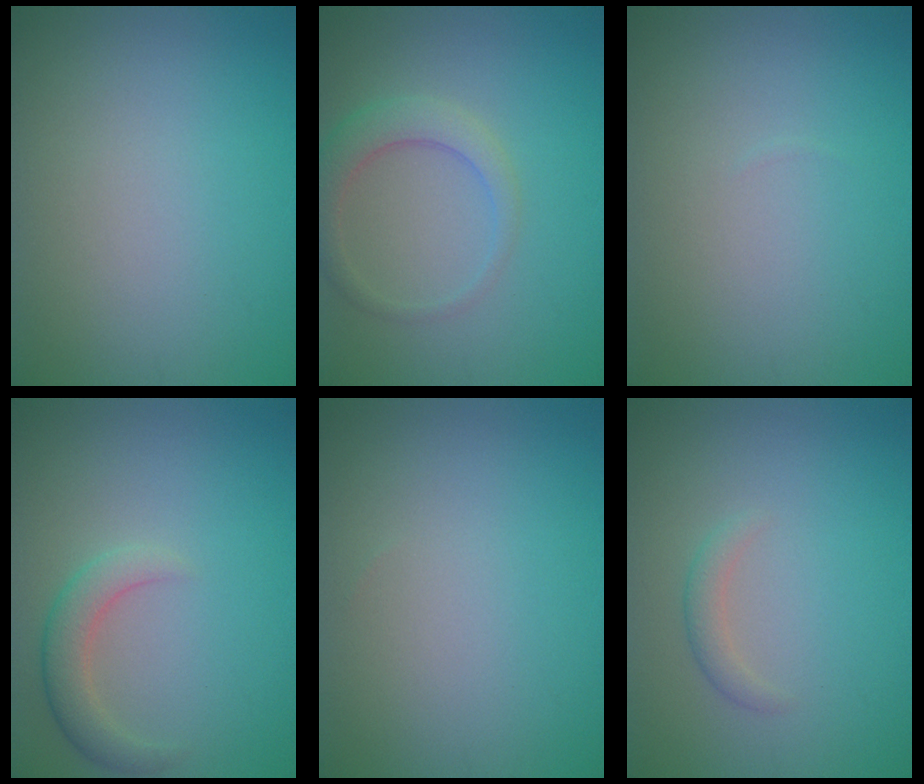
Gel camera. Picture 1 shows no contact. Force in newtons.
{"total": 2.9, "press": 2.9, "slide": 0.2}
{"total": 0.0}
{"total": 2.8, "press": 2.8, "slide": 0.1}
{"total": 0.0}
{"total": 1.3, "press": 1.3, "slide": 0.1}